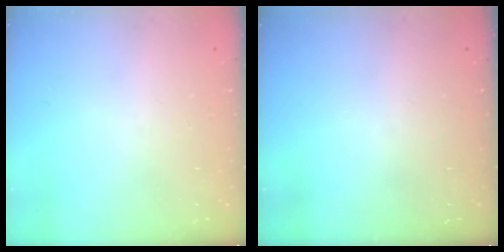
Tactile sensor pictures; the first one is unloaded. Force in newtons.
{"total": 0.0}